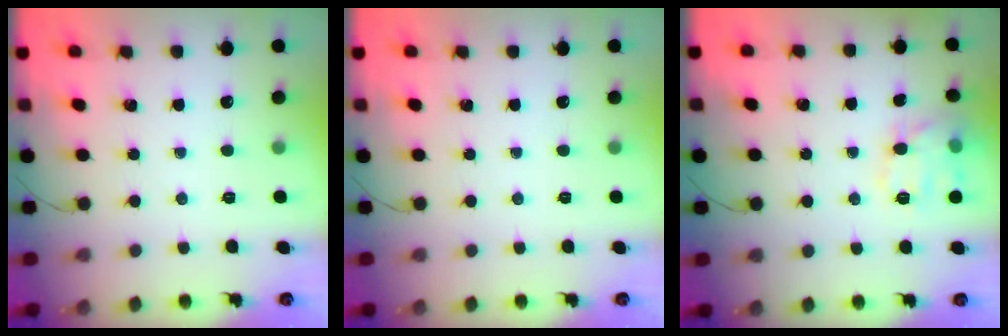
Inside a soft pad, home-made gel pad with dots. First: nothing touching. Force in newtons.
{"total": 0.0}
{"total": 12.3, "press": 12.3, "slide": 0.2}